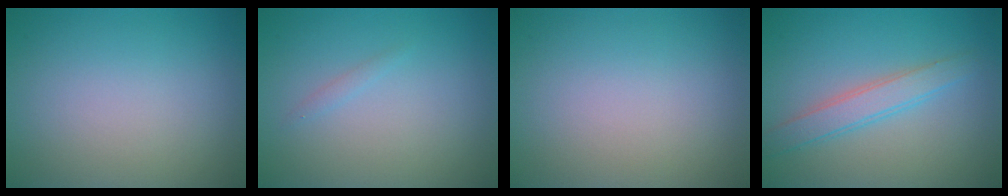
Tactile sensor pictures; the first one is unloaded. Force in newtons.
{"total": 1.1, "press": 1.1, "slide": 0.2}
{"total": 0.0}
{"total": 2.7, "press": 2.7, "slide": 0.1}